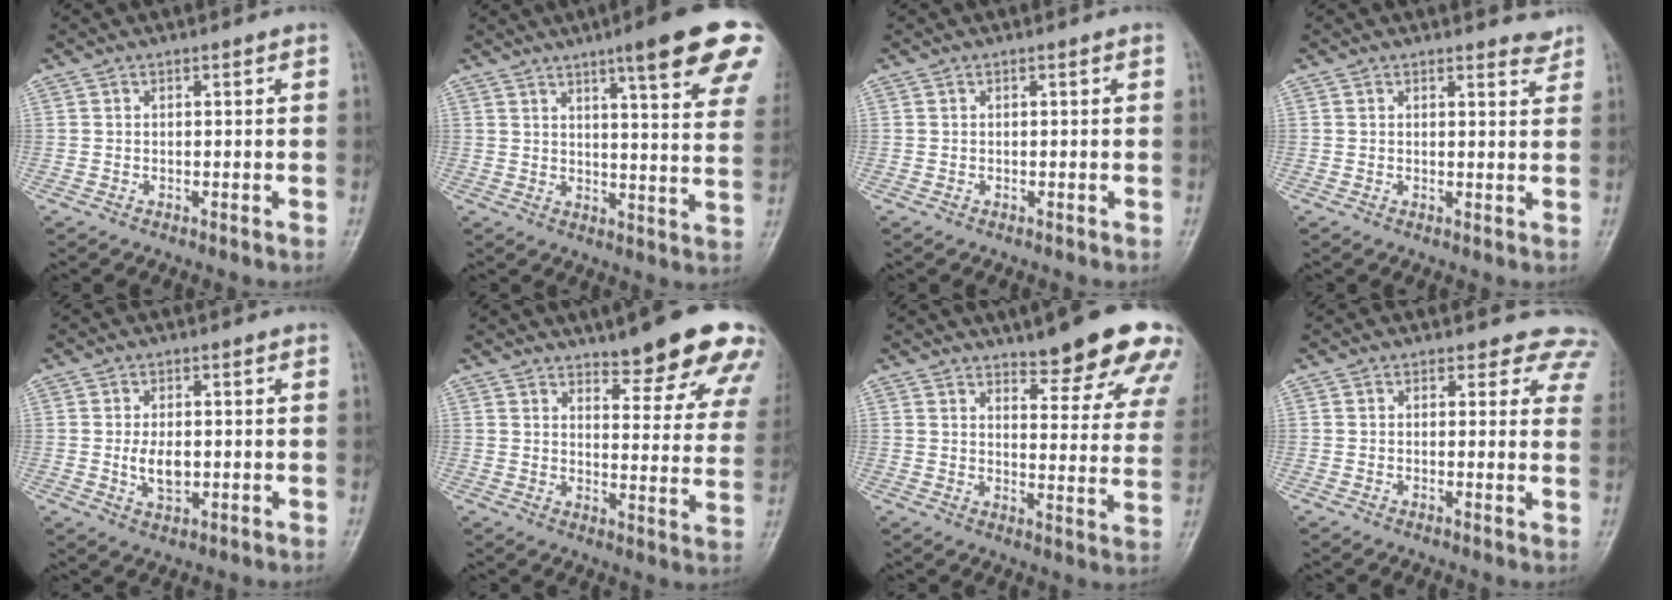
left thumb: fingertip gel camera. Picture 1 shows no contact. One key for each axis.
{"total": 18.9, "fx": 11.5, "fy": 2.8, "fz": 14.7, "tx": -0.167, "ty": -0.041, "tz": 0.137}
{"total": 0.0}
{"total": 2.4, "fx": 2.3, "fy": 0.7, "fz": 0.4, "tx": 0.006, "ty": -0.021, "tz": 0.019}
{"total": 4.6, "fx": -0.2, "fy": 2.7, "fz": 3.7, "tx": -0.065, "ty": -0.006, "tz": -0.001}
{"total": 18.8, "fx": 14.0, "fy": 4.8, "fz": 11.5, "tx": -0.107, "ty": -0.079, "tz": 0.168}
{"total": 18.5, "fx": 13.8, "fy": 4.8, "fz": 11.2, "tx": -0.104, "ty": -0.078, "tz": 0.166}
{"total": 7.7, "fx": 6.8, "fy": 3.7, "fz": 0.5, "tx": 0.051, "ty": -0.028, "tz": 0.041}